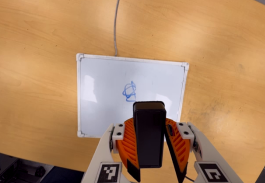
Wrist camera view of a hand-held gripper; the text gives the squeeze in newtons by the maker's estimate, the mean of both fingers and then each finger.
{"total": 8.3, "left": 8.2, "right": 8.5}